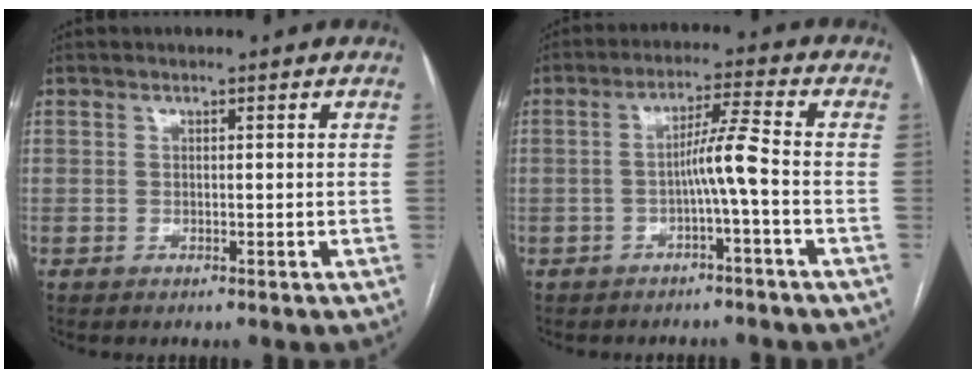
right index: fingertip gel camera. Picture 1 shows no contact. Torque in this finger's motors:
{"motor_torque": [0.29, 0.08, 0.12, 0.05]}